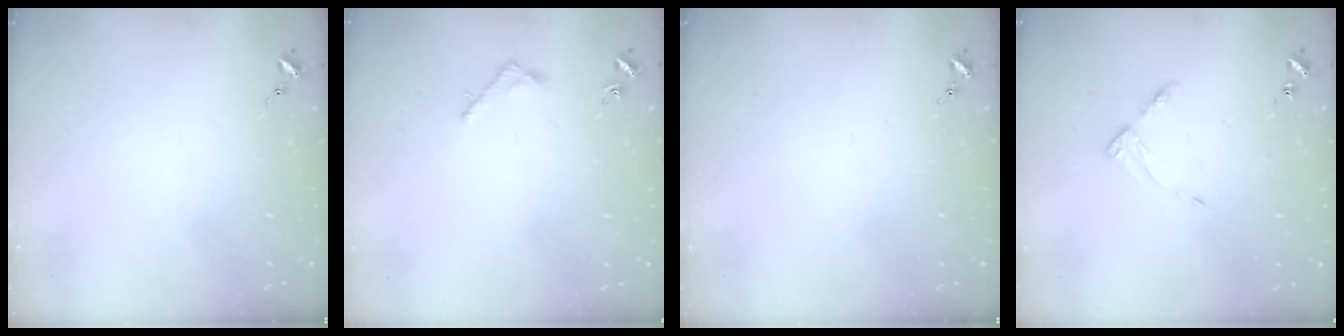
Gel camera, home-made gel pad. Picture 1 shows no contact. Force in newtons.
{"total": 2.0, "press": 2.0, "slide": 0.1}
{"total": 0.0}
{"total": 3.6, "press": 3.6, "slide": 0.4}